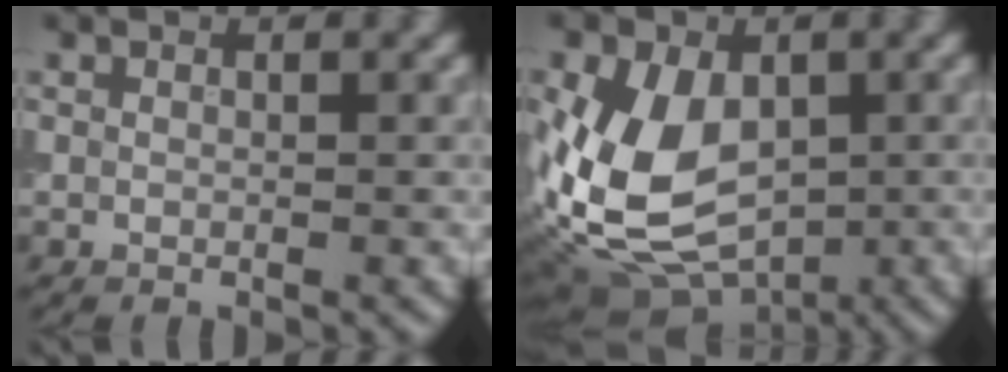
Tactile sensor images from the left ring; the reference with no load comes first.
{"total": 11.2, "force": [-1.1, 8.0, 7.9], "torque": [-0.173, -0.025, -0.014]}